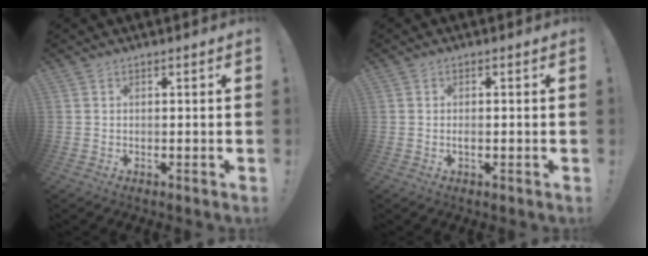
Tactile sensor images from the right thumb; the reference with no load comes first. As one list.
[{"total": 1.2, "force": [-0.4, 0.2, 1.1], "torque": [-0.014, -0.001, -0.008]}]